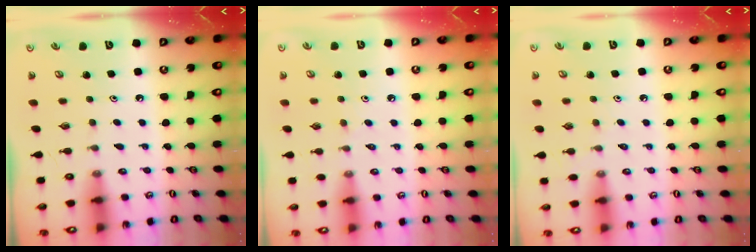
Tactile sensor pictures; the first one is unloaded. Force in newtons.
{"total": 6.5, "press": 6.5, "slide": 0.7}
{"total": 3.0, "press": 2.9, "slide": 0.5}